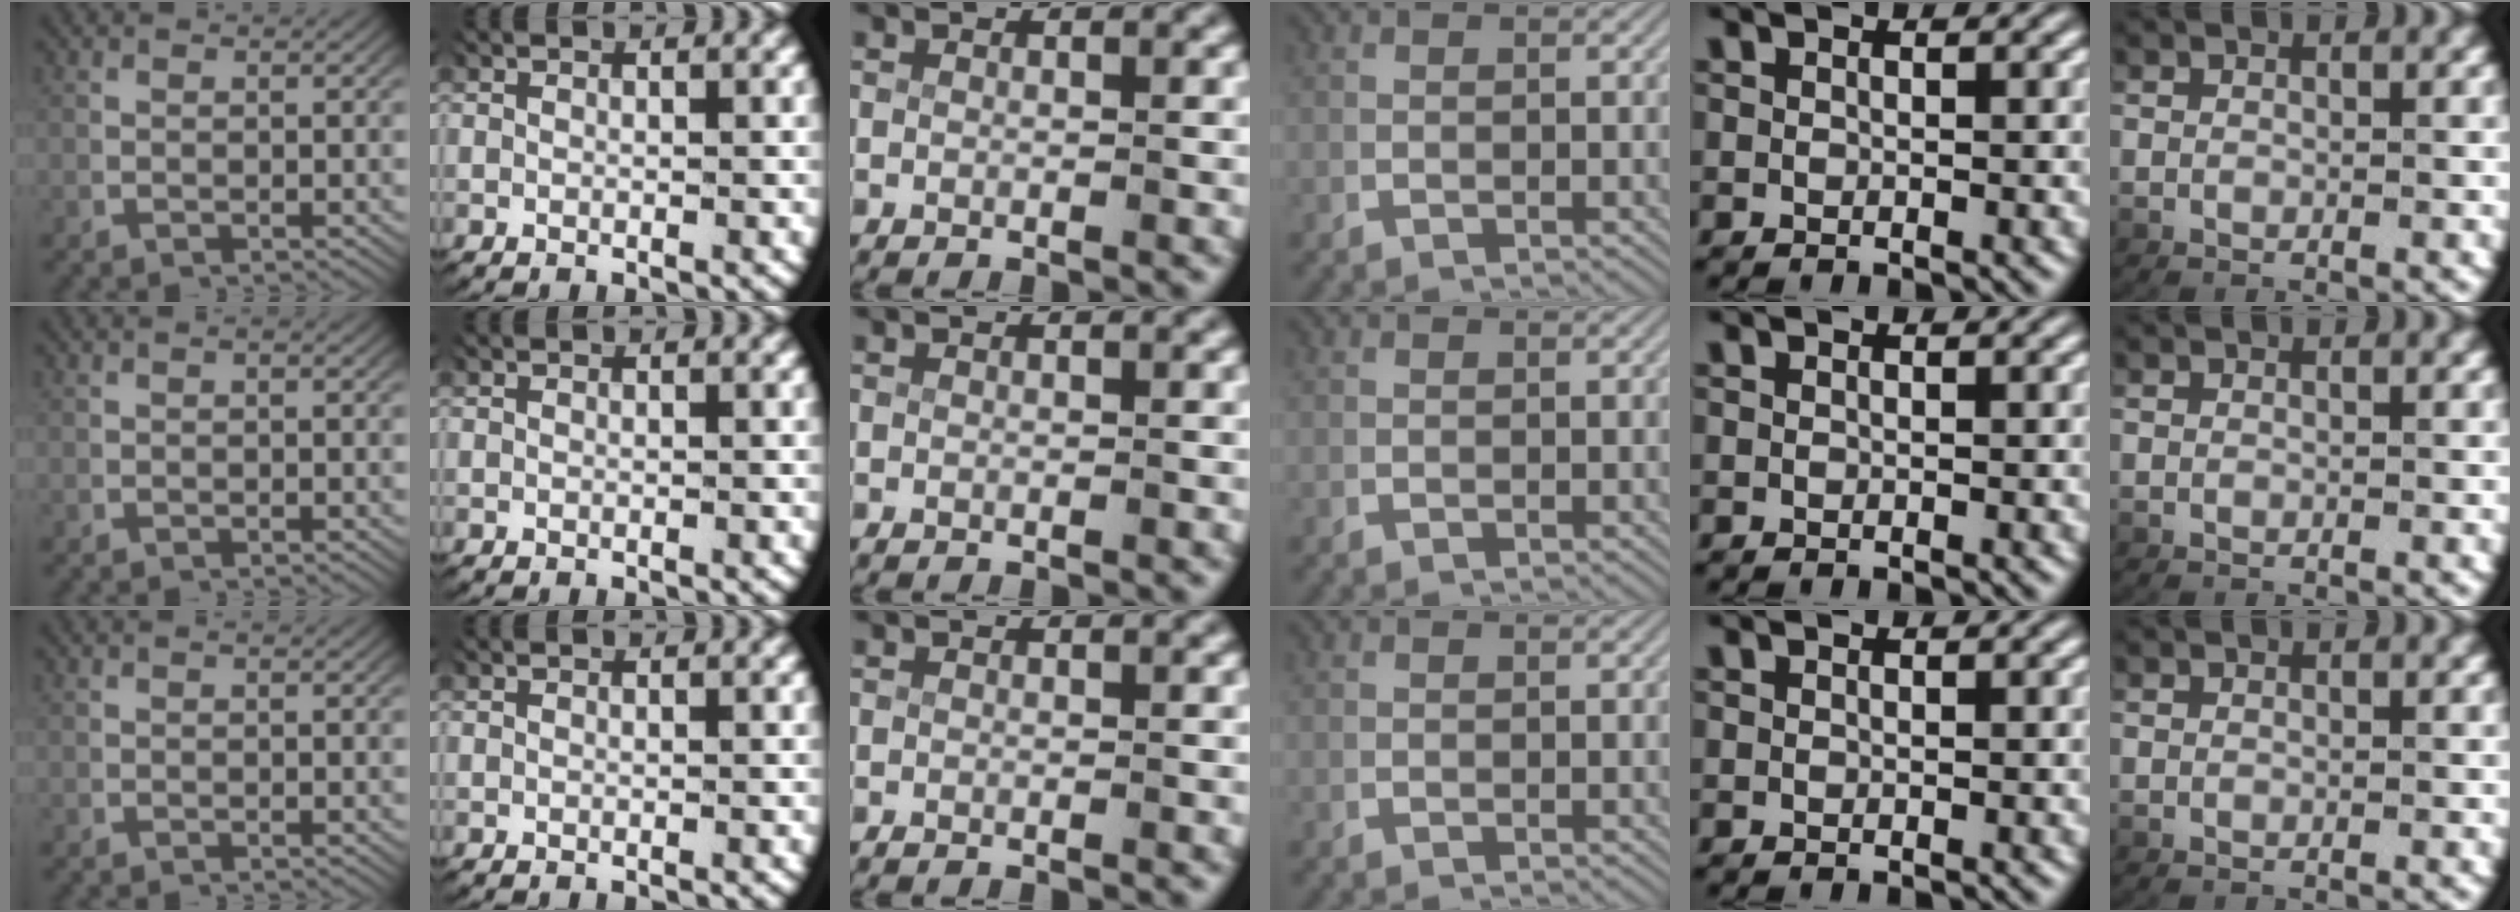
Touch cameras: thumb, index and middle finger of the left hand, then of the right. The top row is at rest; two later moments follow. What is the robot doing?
{"motion": "lift_and_place", "object": "paper"}